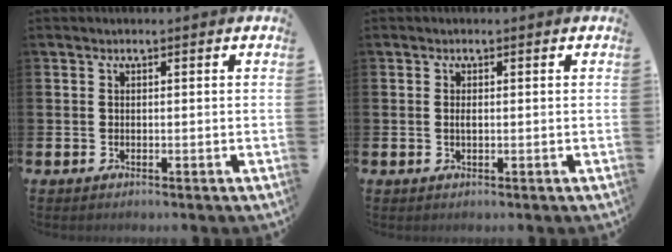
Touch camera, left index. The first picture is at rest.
{"total": 0.7, "force": [0.1, 0.3, 0.6], "torque": [-0.014, 0.002, 0.000]}